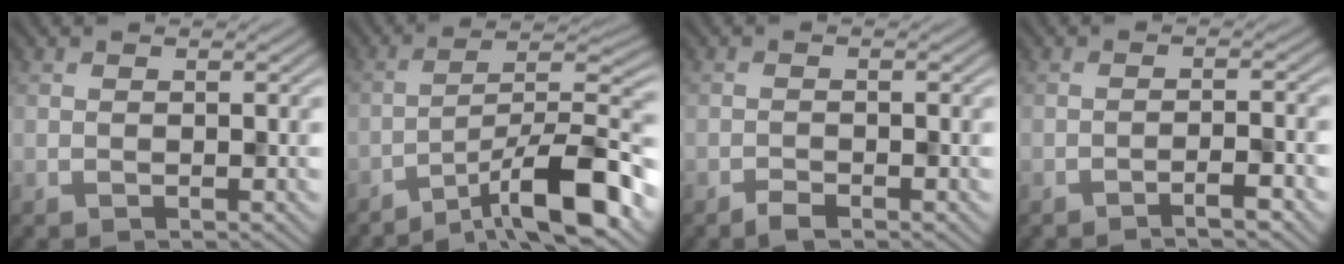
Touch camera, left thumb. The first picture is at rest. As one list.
[{"total": 13.1, "force": [-8.5, 2.9, 9.6], "torque": [-0.141, 0.013, -0.151]}, {"total": 1.3, "force": [-1.2, 0.2, 0.6], "torque": [-0.012, 0.000, -0.024]}, {"total": 2.8, "force": [-2.0, 0.1, 1.9], "torque": [-0.029, 0.010, -0.042]}]